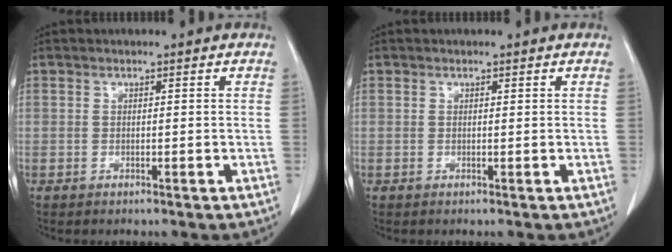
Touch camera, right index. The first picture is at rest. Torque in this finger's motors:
{"motor_torque": [0.04, 0.03, 0.01, 0.01]}